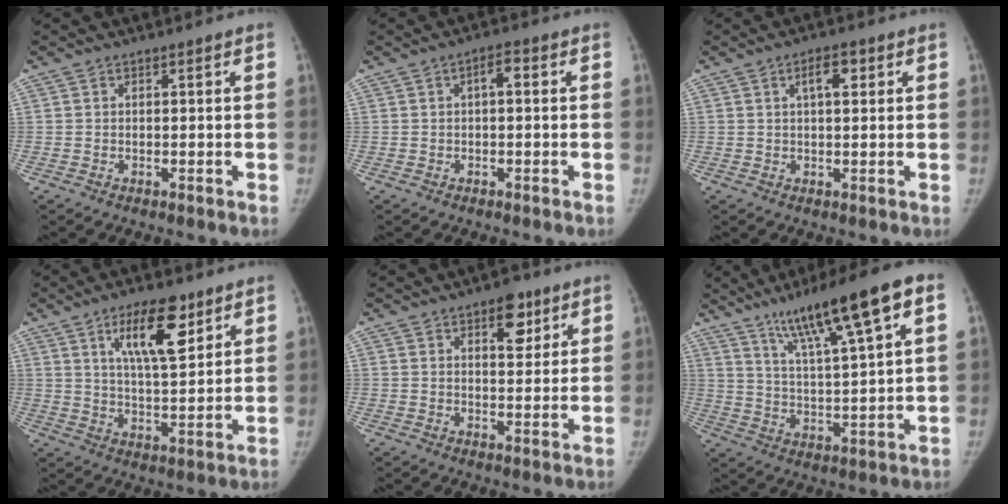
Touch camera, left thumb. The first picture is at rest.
{"total": 2.4, "force": [0.2, 1.1, 2.2], "torque": [-0.029, 0.010, -0.003]}
{"total": 4.1, "force": [1.5, 1.7, 3.3], "torque": [-0.046, 0.001, 0.022]}
{"total": 12.1, "force": [6.4, 4.2, 9.3], "torque": [-0.132, -0.037, 0.110]}
{"total": 6.5, "force": [3.5, 3.3, 4.4], "torque": [-0.033, -0.016, 0.045]}
{"total": 17.0, "force": [9.0, 2.4, 14.3], "torque": [-0.226, -0.016, 0.153]}